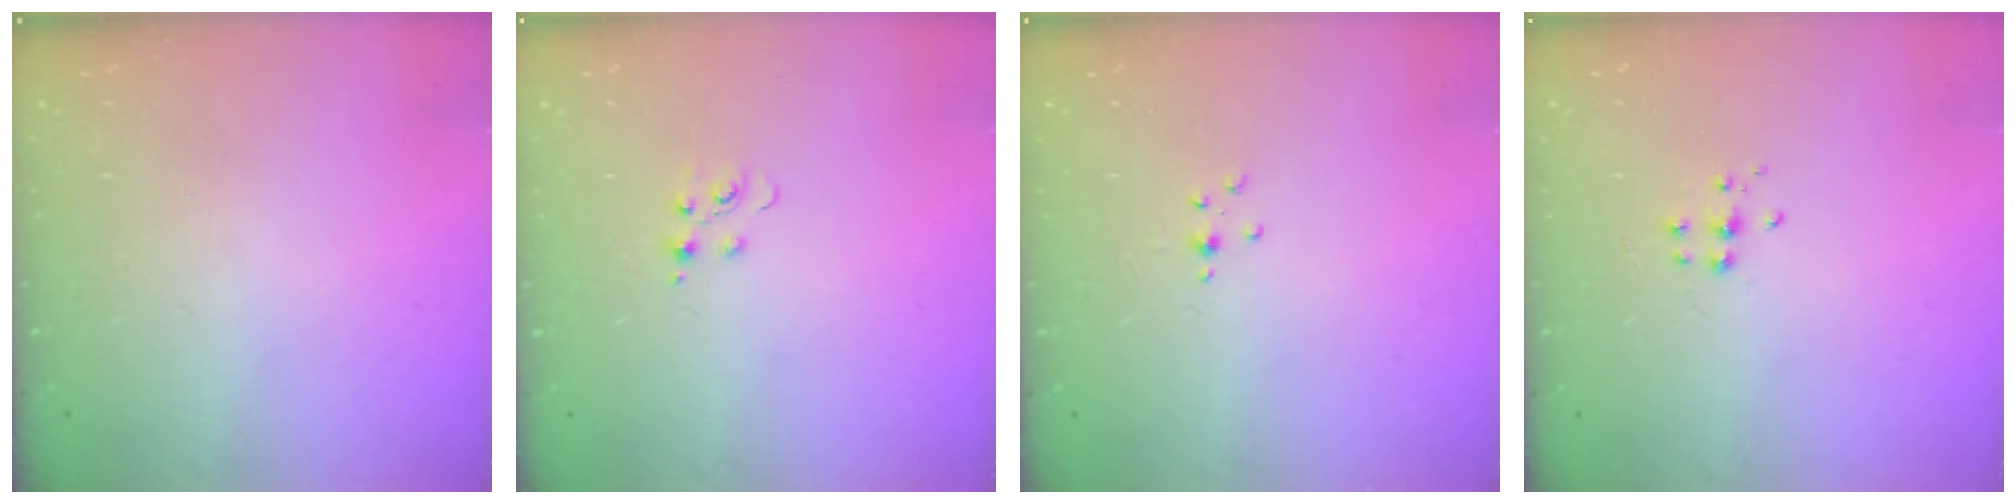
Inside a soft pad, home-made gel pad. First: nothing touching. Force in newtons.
{"total": 4.7, "press": 4.7, "slide": 0.5}
{"total": 2.0, "press": 2.0, "slide": 0.3}
{"total": 4.7, "press": 4.6, "slide": 0.3}